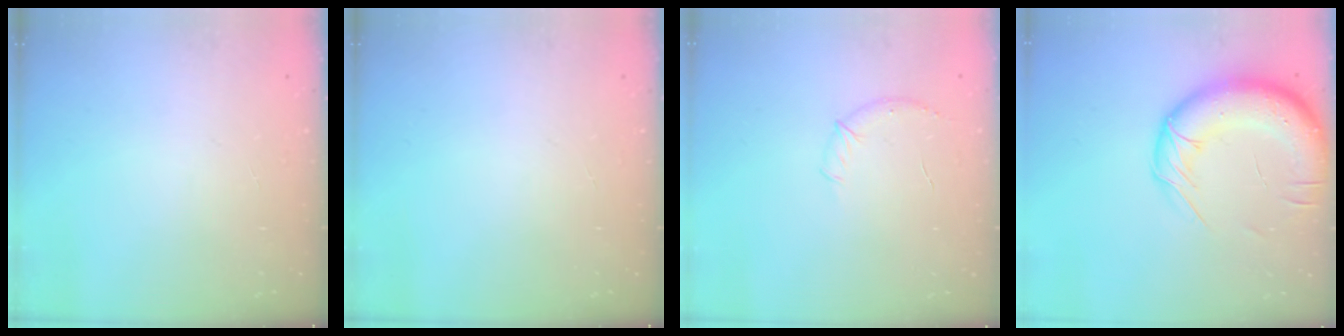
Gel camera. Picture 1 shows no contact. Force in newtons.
{"total": 0.0}
{"total": 8.0, "press": 7.8, "slide": 1.5}
{"total": 17.4, "press": 16.9, "slide": 3.9}